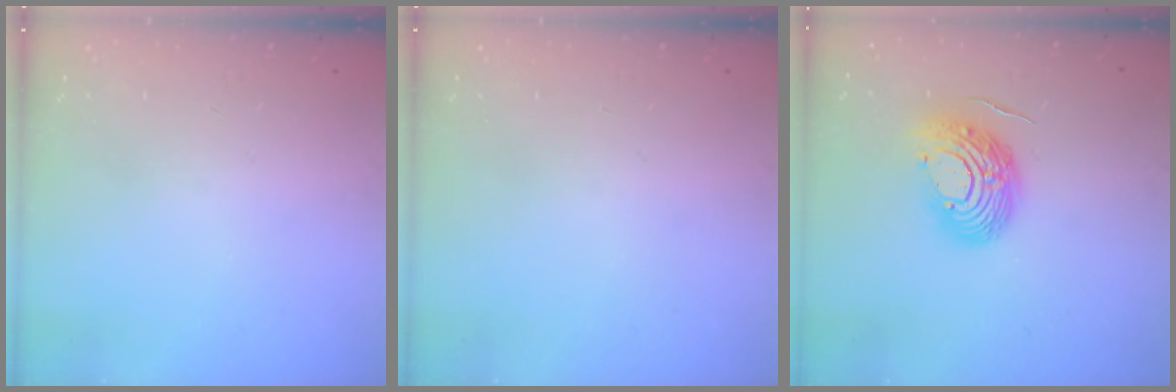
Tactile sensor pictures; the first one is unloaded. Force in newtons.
{"total": 0.0}
{"total": 13.7, "press": 13.7, "slide": 1.6}